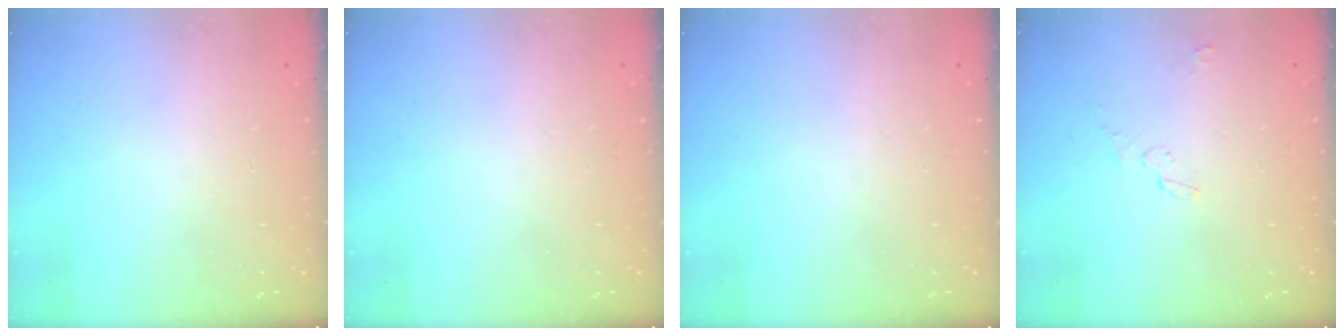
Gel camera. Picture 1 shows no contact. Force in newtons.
{"total": 0.0}
{"total": 0.0}
{"total": 3.0, "press": 2.9, "slide": 0.8}